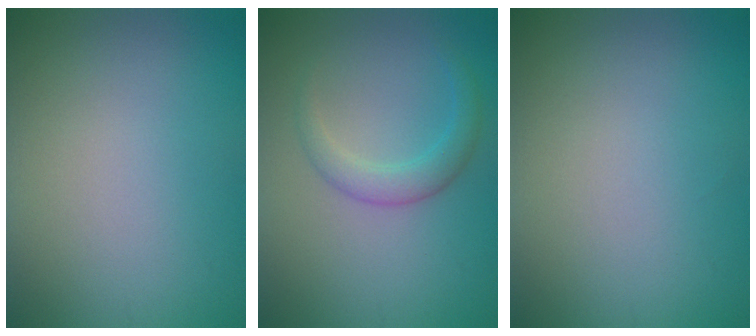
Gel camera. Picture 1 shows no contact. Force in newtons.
{"total": 2.3, "press": 2.3, "slide": 0.1}
{"total": 0.0}